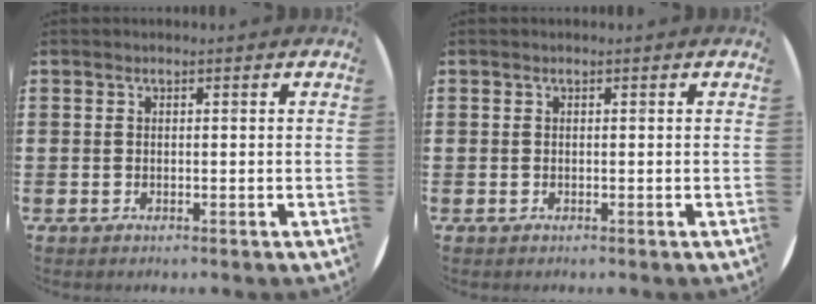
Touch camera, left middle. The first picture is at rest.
{"total": 0.0}